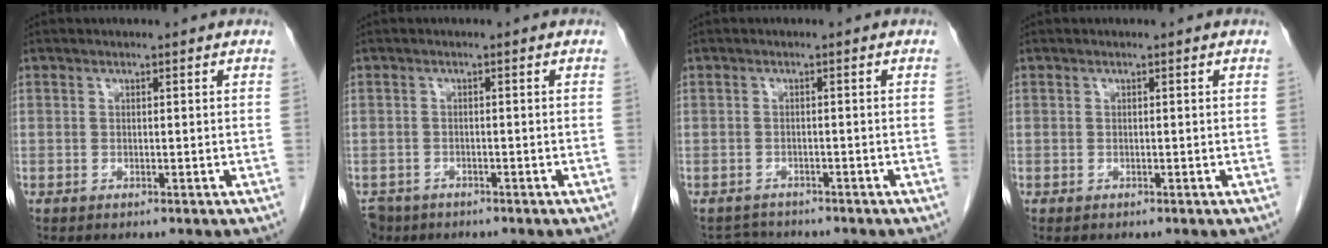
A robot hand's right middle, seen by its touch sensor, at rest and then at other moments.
{"total": 4.5, "force": [-3.4, 2.8, 0.8], "torque": [-0.016, -0.002, -0.058]}
{"total": 2.6, "force": [-2.4, 0.6, -0.4], "torque": [0.003, -0.009, -0.039]}
{"total": 0.0}